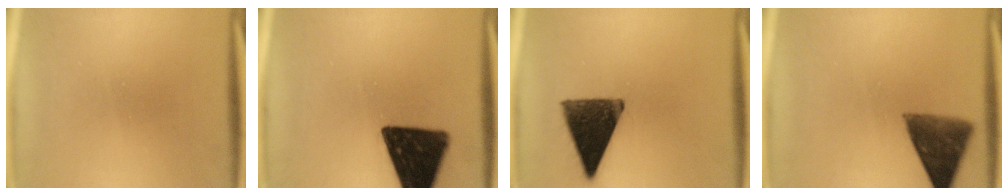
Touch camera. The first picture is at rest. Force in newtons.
{"total": 17.1}
{"total": 12.9}
{"total": 9.5}